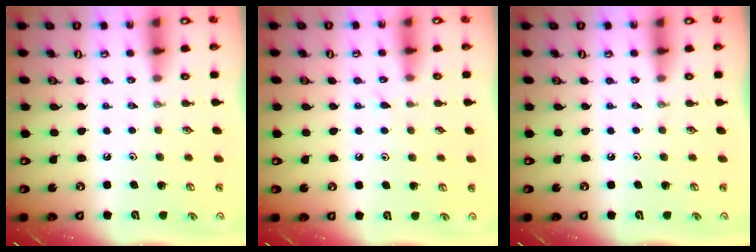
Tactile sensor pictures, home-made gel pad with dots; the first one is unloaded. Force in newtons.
{"total": 7.7, "press": 7.7, "slide": 0.7}
{"total": 0.0}